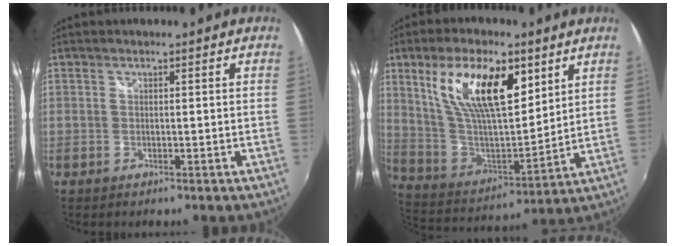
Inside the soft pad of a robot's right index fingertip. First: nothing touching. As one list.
[{"total": 19.8, "force": [9.1, 8.5, 15.5], "torque": [-0.286, 0.009, 0.177]}]